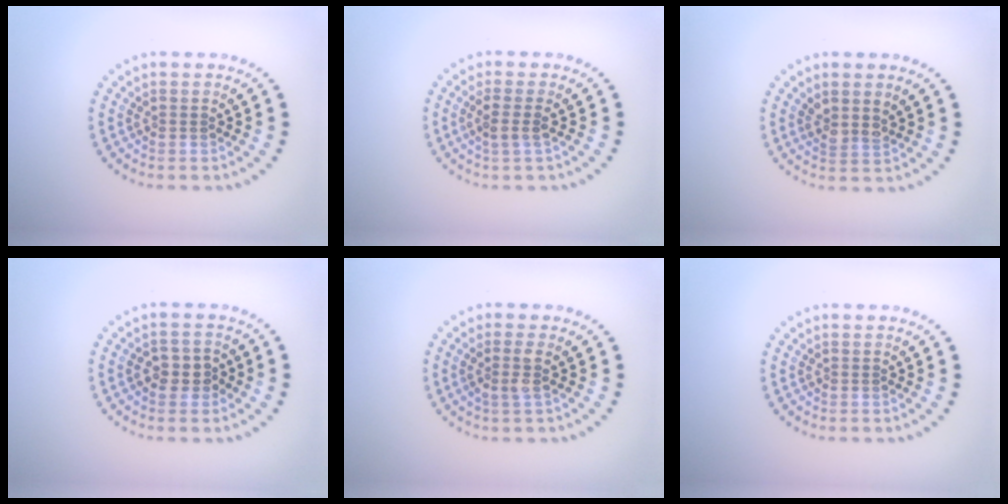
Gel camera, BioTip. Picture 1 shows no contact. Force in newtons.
{"total": 1.7, "press": 1.4, "slide": 1.0}
{"total": 1.7, "press": 1.4, "slide": 0.9}
{"total": 2.4, "press": 2.2, "slide": 0.8}
{"total": 1.6, "press": 1.3, "slide": 1.0}
{"total": 0.0}